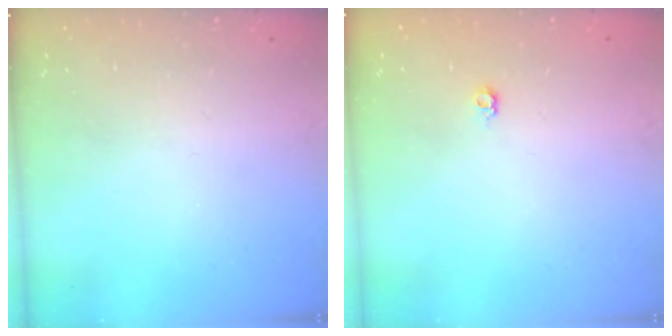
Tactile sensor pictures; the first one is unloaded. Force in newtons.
{"total": 3.5, "press": 3.5, "slide": 0.4}